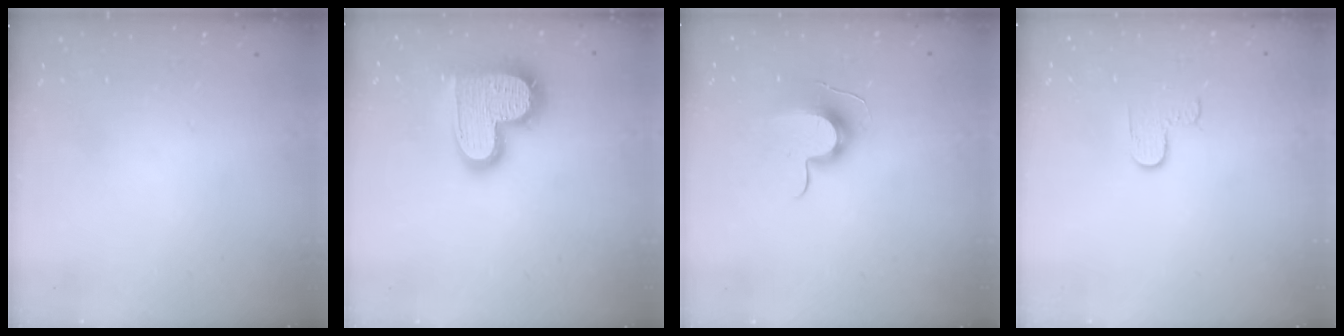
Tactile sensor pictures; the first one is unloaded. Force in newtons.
{"total": 17.5, "press": 17.4, "slide": 1.3}
{"total": 10.8, "press": 10.8, "slide": 0.2}
{"total": 2.7, "press": 2.6, "slide": 0.4}